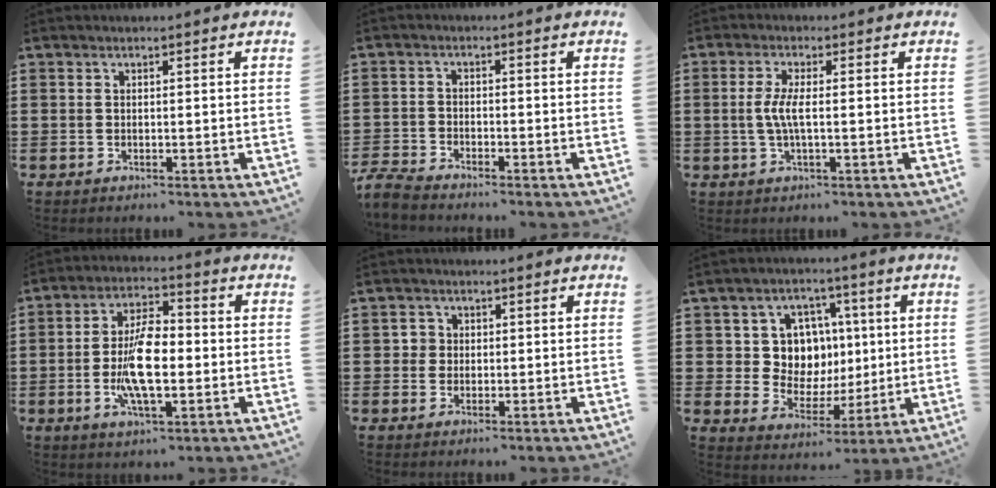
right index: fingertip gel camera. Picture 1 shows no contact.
{"total": 3.1, "force": [-3.0, 0.2, 0.4], "torque": [-0.025, -0.004, -0.068]}
{"total": 3.9, "force": [-0.2, 0.6, 3.8], "torque": [-0.093, -0.009, -0.013]}
{"total": 9.9, "force": [-1.6, 3.9, 8.9], "torque": [-0.192, -0.005, -0.034]}
{"total": 1.9, "force": [0.2, 1.8, 0.5], "torque": [-0.016, 0.009, 0.002]}
{"total": 8.9, "force": [1.8, 8.0, 3.6], "torque": [-0.092, 0.012, 0.037]}